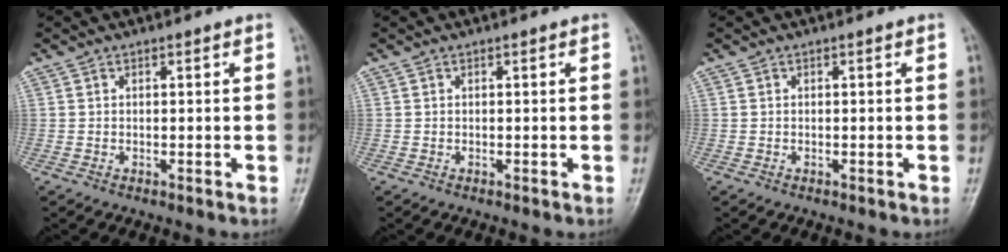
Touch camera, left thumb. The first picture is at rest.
{"total": 0.0}
{"total": 0.0}